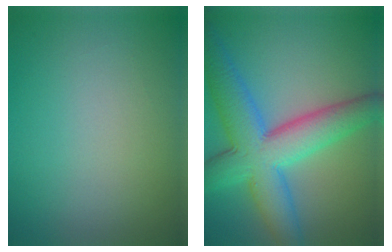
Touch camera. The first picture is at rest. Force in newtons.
{"total": 9.3, "press": 9.3, "slide": 0.3}